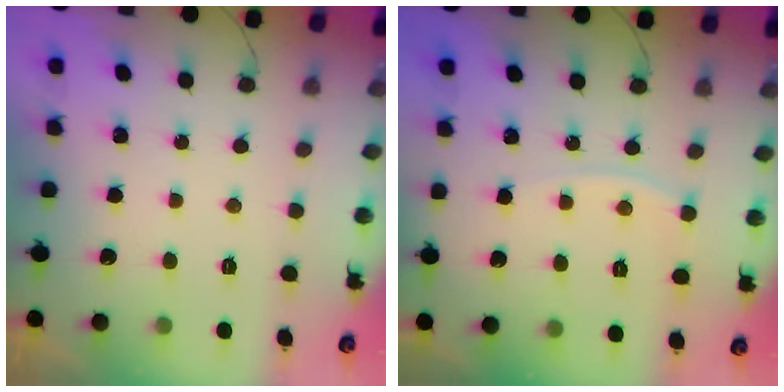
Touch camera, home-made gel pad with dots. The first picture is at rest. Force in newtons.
{"total": 5.2, "press": 5.2, "slide": 0.7}